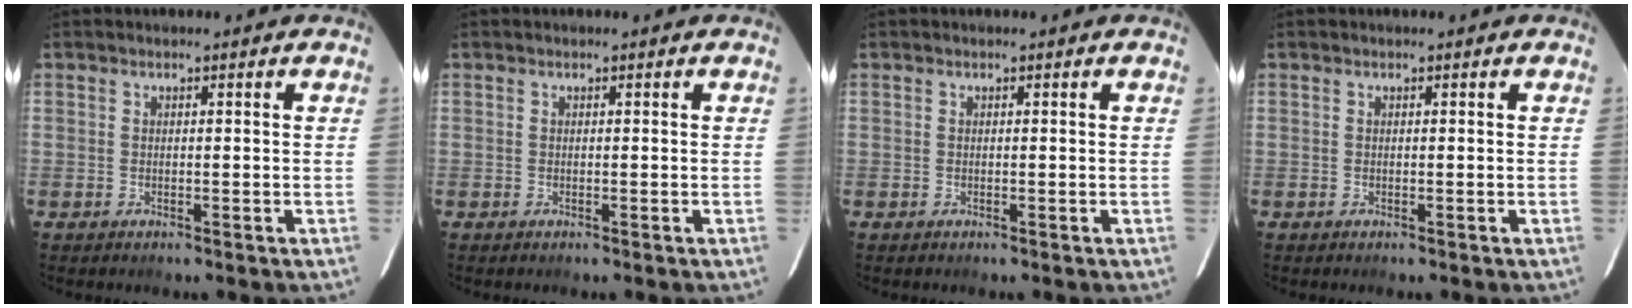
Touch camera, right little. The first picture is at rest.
{"total": 0.0}
{"total": 0.0}
{"total": 0.0}